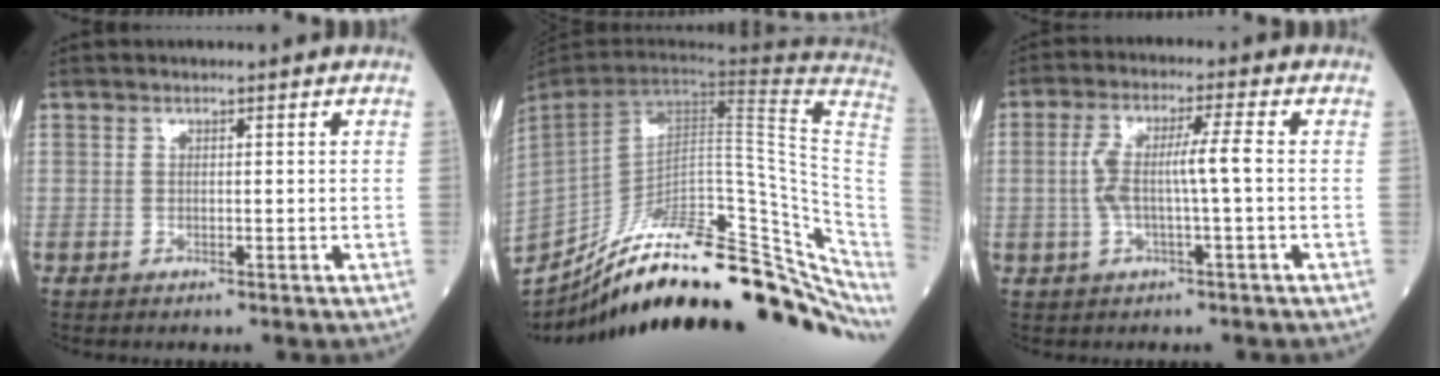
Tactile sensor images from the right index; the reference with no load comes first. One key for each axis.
{"total": 34.1, "fx": -23.5, "fy": 7.9, "fz": 23.4, "tx": -0.295, "ty": -0.017, "tz": -0.341}
{"total": 6.2, "fx": -0.4, "fy": 0.3, "fz": 6.2, "tx": -0.131, "ty": 0.019, "tz": -0.008}